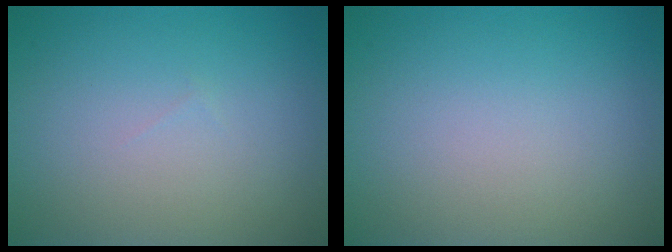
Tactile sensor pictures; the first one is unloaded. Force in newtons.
{"total": 0.0}